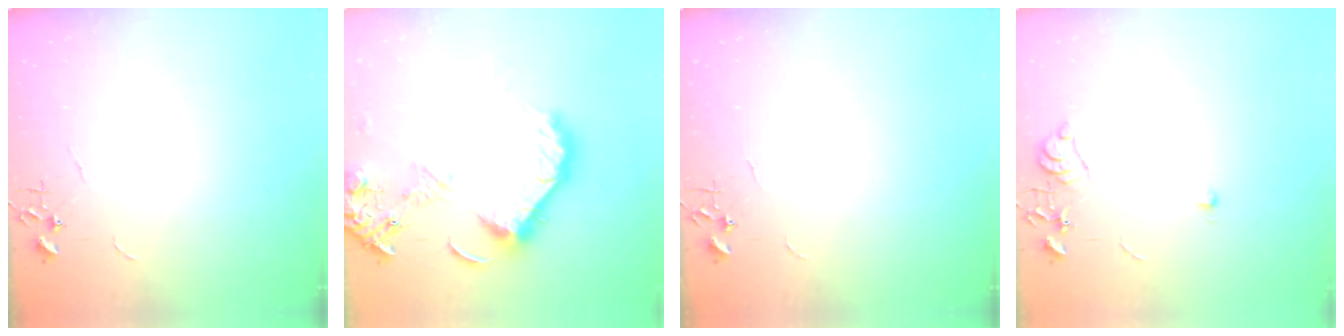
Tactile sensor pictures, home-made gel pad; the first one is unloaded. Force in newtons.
{"total": 16.8, "press": 16.6, "slide": 2.3}
{"total": 0.0}
{"total": 6.5, "press": 6.5, "slide": 0.7}